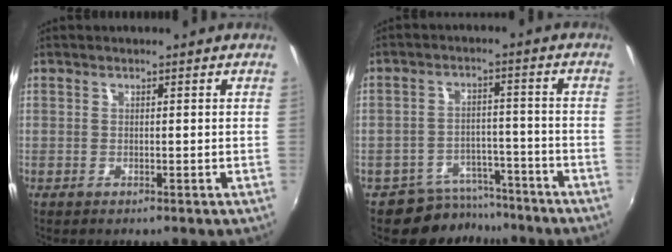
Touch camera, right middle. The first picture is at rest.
{"total": 8.1, "force": [-7.0, 3.9, 0.5], "torque": [-0.019, 0.019, -0.098]}